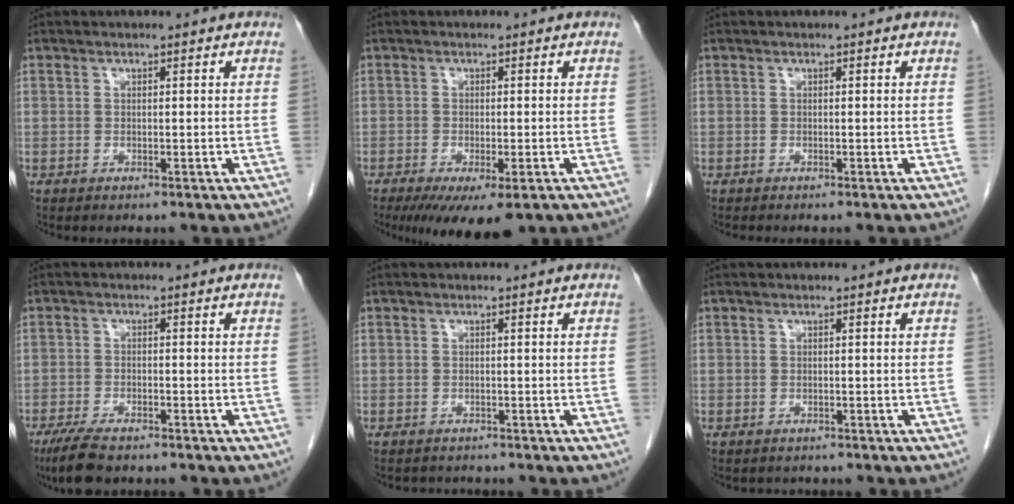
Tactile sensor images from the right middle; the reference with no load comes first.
{"total": 8.2, "force": [-5.2, 2.4, 5.9], "torque": [-0.083, -0.020, -0.080]}
{"total": 0.7, "force": [-0.6, 0.0, 0.3], "torque": [-0.006, -0.002, -0.010]}
{"total": 6.5, "force": [-5.1, 1.6, 3.6], "torque": [-0.067, -0.014, -0.087]}
{"total": 2.0, "force": [-1.8, 0.8, -0.3], "torque": [-0.002, -0.004, -0.030]}
{"total": 1.5, "force": [-1.4, 0.7, -0.1], "torque": [-0.007, -0.002, -0.022]}